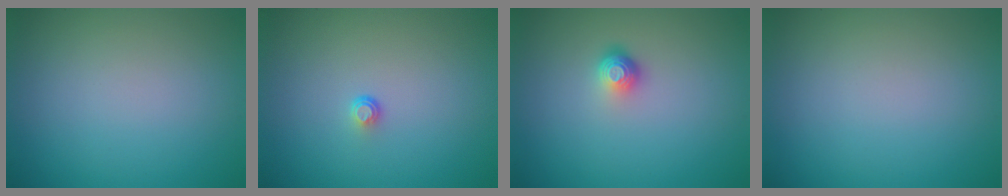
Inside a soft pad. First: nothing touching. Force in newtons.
{"total": 0.7, "press": 0.4, "slide": 0.6}
{"total": 1.8, "press": 1.2, "slide": 1.3}
{"total": 0.0}